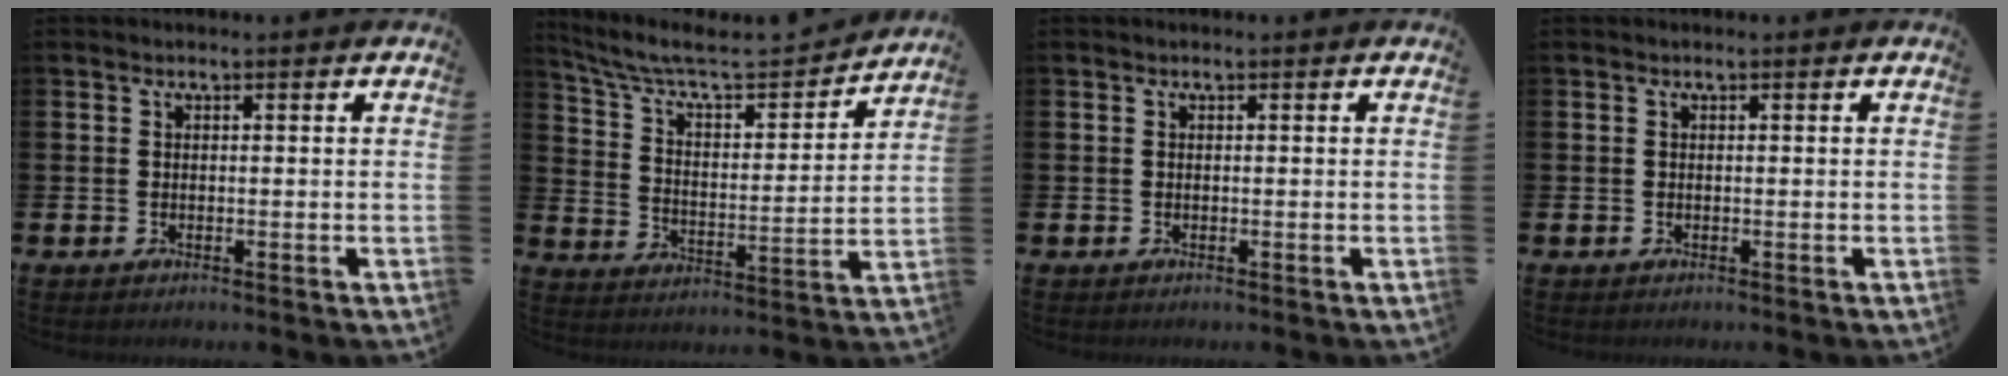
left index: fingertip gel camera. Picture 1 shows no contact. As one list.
[{"total": 7.7, "force": [6.6, 2.0, 3.4], "torque": [-0.102, -0.045, 0.108]}, {"total": 0.0}, {"total": 0.0}]